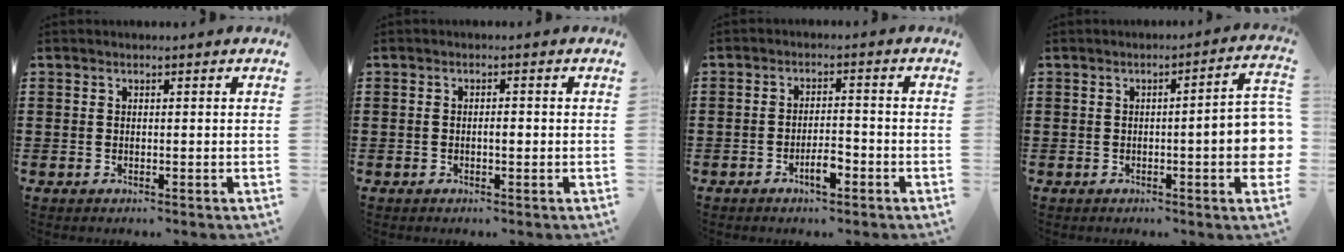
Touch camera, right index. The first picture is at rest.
{"total": 1.5, "force": [-0.3, 0.5, 1.4], "torque": [-0.026, -0.001, -0.005]}
{"total": 3.9, "force": [-2.1, 1.2, 3.0], "torque": [-0.058, 0.001, -0.040]}
{"total": 7.2, "force": [-0.8, 1.1, 7.1], "torque": [-0.091, -0.012, -0.014]}